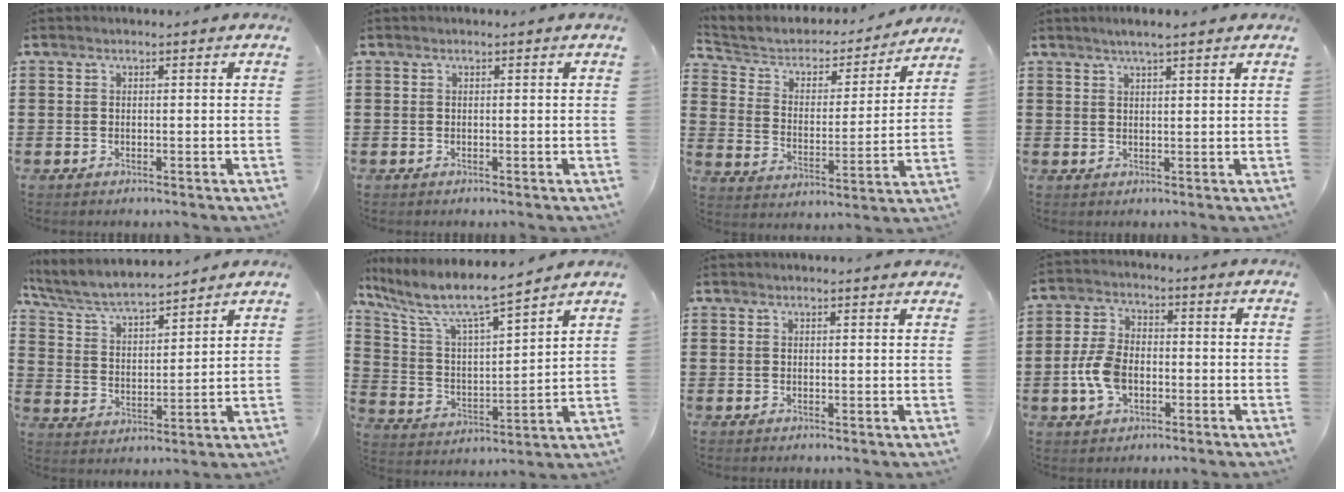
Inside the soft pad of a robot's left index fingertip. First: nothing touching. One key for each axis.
{"total": 0.0}
{"total": 4.1, "fx": 3.4, "fy": 2.1, "fz": 0.8, "tx": -0.044, "ty": -0.025, "tz": 0.050}
{"total": 1.6, "fx": 1.2, "fy": 0.1, "fz": 1.0, "tx": -0.021, "ty": 0.001, "tz": 0.021}
{"total": 6.5, "fx": 5.9, "fy": 0.9, "fz": 2.5, "tx": -0.074, "ty": -0.033, "tz": 0.100}
{"total": 8.0, "fx": 6.6, "fy": 1.4, "fz": 4.3, "tx": -0.114, "ty": -0.042, "tz": 0.107}
{"total": 1.1, "fx": 1.1, "fy": 0.0, "fz": 0.3, "tx": -0.007, "ty": -0.001, "tz": 0.021}
{"total": 7.0, "fx": -1.5, "fy": 4.3, "fz": 5.3, "tx": -0.134, "ty": -0.001, "tz": -0.036}